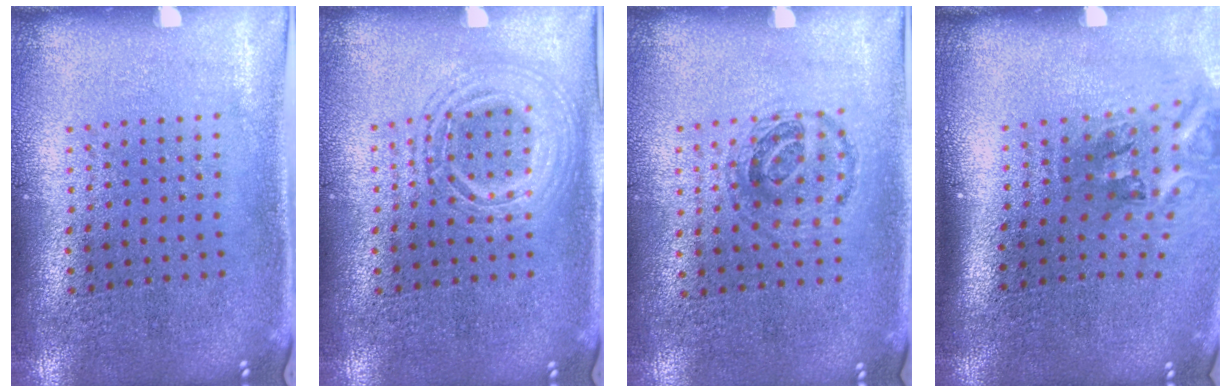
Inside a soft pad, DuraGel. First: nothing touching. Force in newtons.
{"total": 2.5, "press": 2.5, "slide": 0.3}
{"total": 0.9, "press": 0.8, "slide": 0.4}
{"total": 2.2, "press": 1.3, "slide": 1.8}